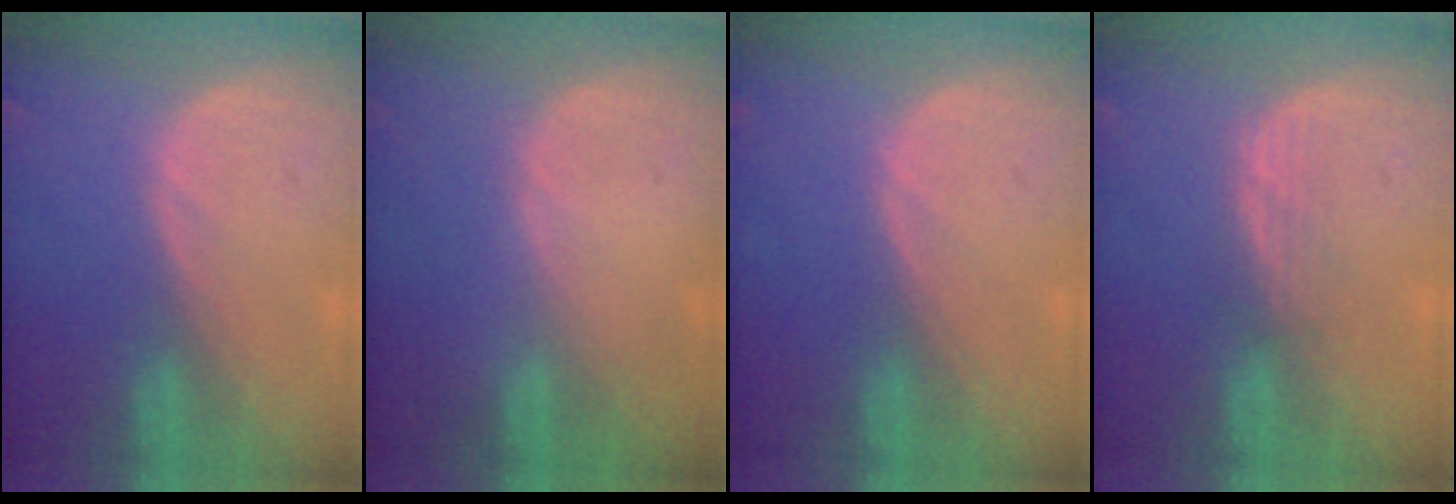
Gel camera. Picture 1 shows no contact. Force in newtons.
{"total": 0.0}
{"total": 0.0}
{"total": 2.4, "press": 2.3, "slide": 0.6}